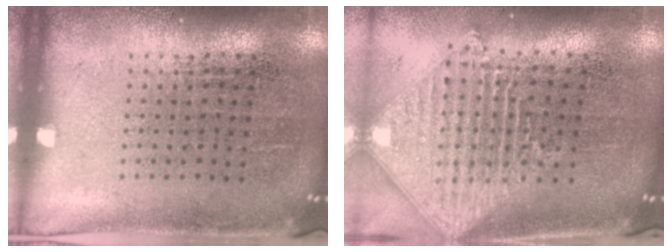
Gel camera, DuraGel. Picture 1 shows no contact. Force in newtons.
{"total": 2.2, "press": 1.8, "slide": 1.3}